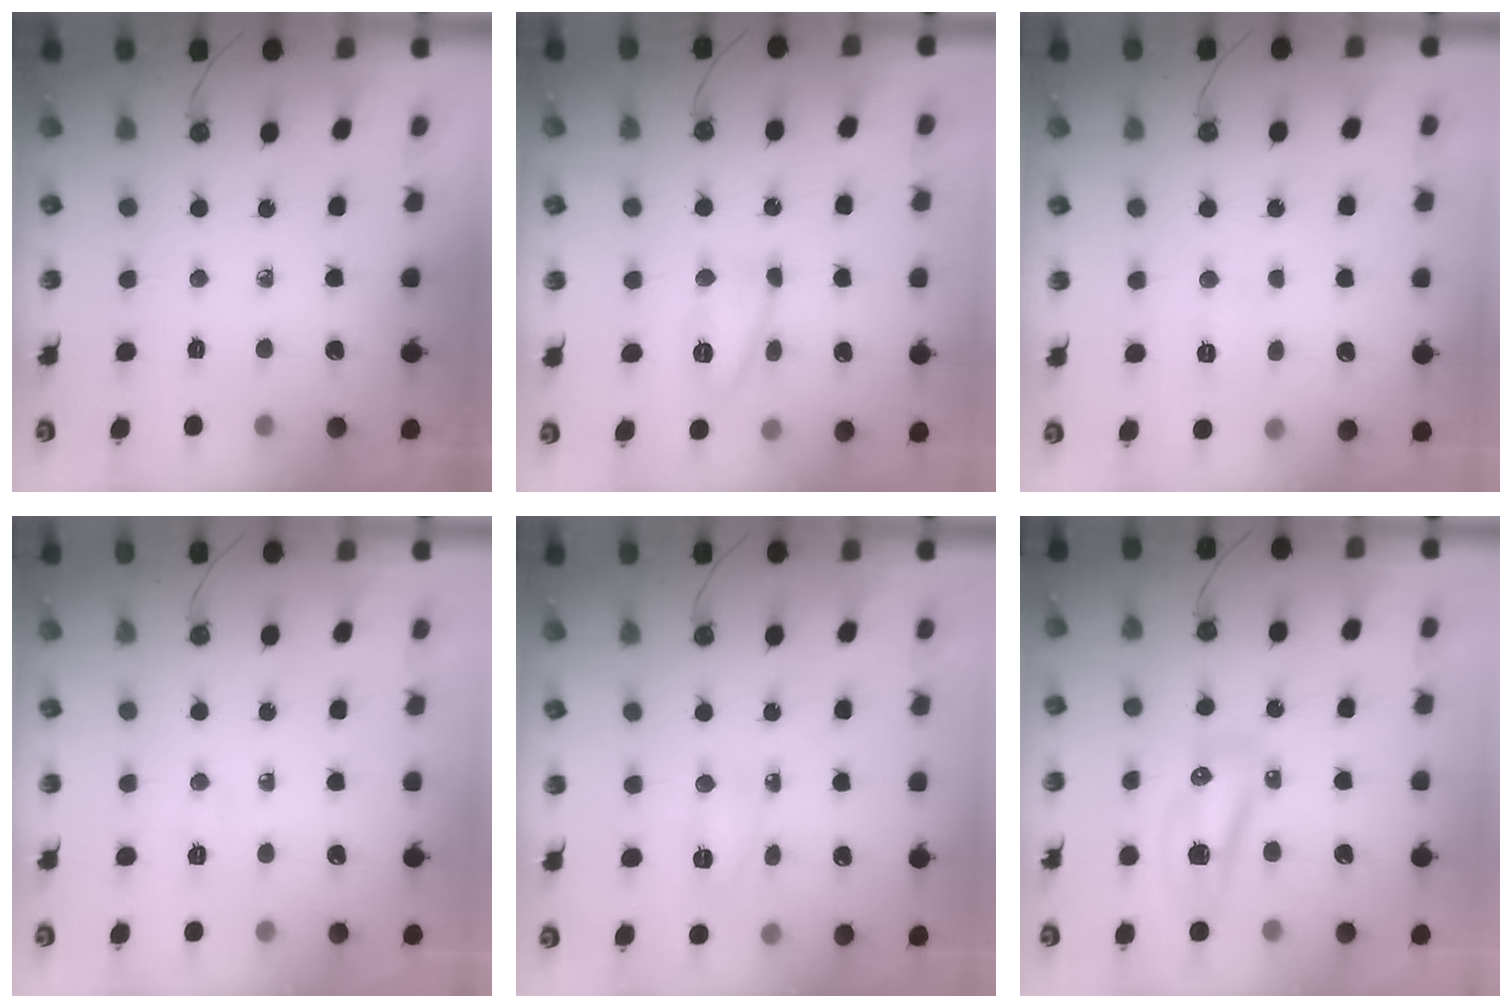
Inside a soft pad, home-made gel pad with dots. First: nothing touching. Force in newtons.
{"total": 10.3, "press": 10.3, "slide": 1.2}
{"total": 4.5, "press": 4.4, "slide": 0.5}
{"total": 4.0, "press": 3.5, "slide": 2.1}
{"total": 12.9, "press": 5.0, "slide": 11.9}
{"total": 14.0, "press": 10.4, "slide": 9.4}